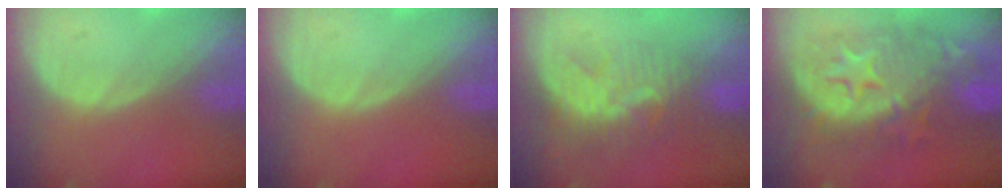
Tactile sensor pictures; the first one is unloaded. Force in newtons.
{"total": 0.0}
{"total": 8.7, "press": 7.6, "slide": 4.2}
{"total": 12.6, "press": 12.6, "slide": 1.1}